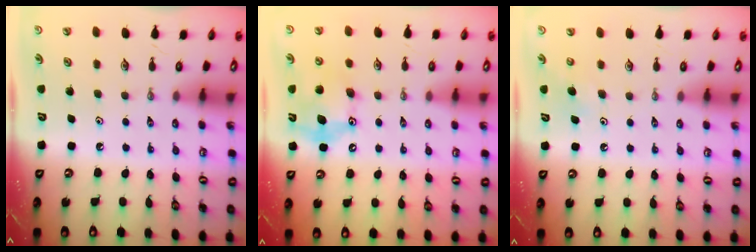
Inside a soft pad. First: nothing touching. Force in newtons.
{"total": 12.1, "press": 12.0, "slide": 0.5}
{"total": 5.7, "press": 5.7, "slide": 0.9}